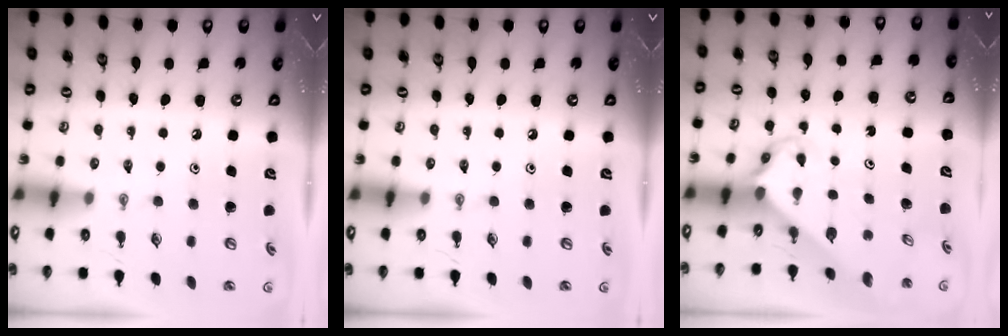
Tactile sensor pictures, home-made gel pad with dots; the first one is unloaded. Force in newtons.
{"total": 0.0}
{"total": 2.7, "press": 2.7, "slide": 0.2}